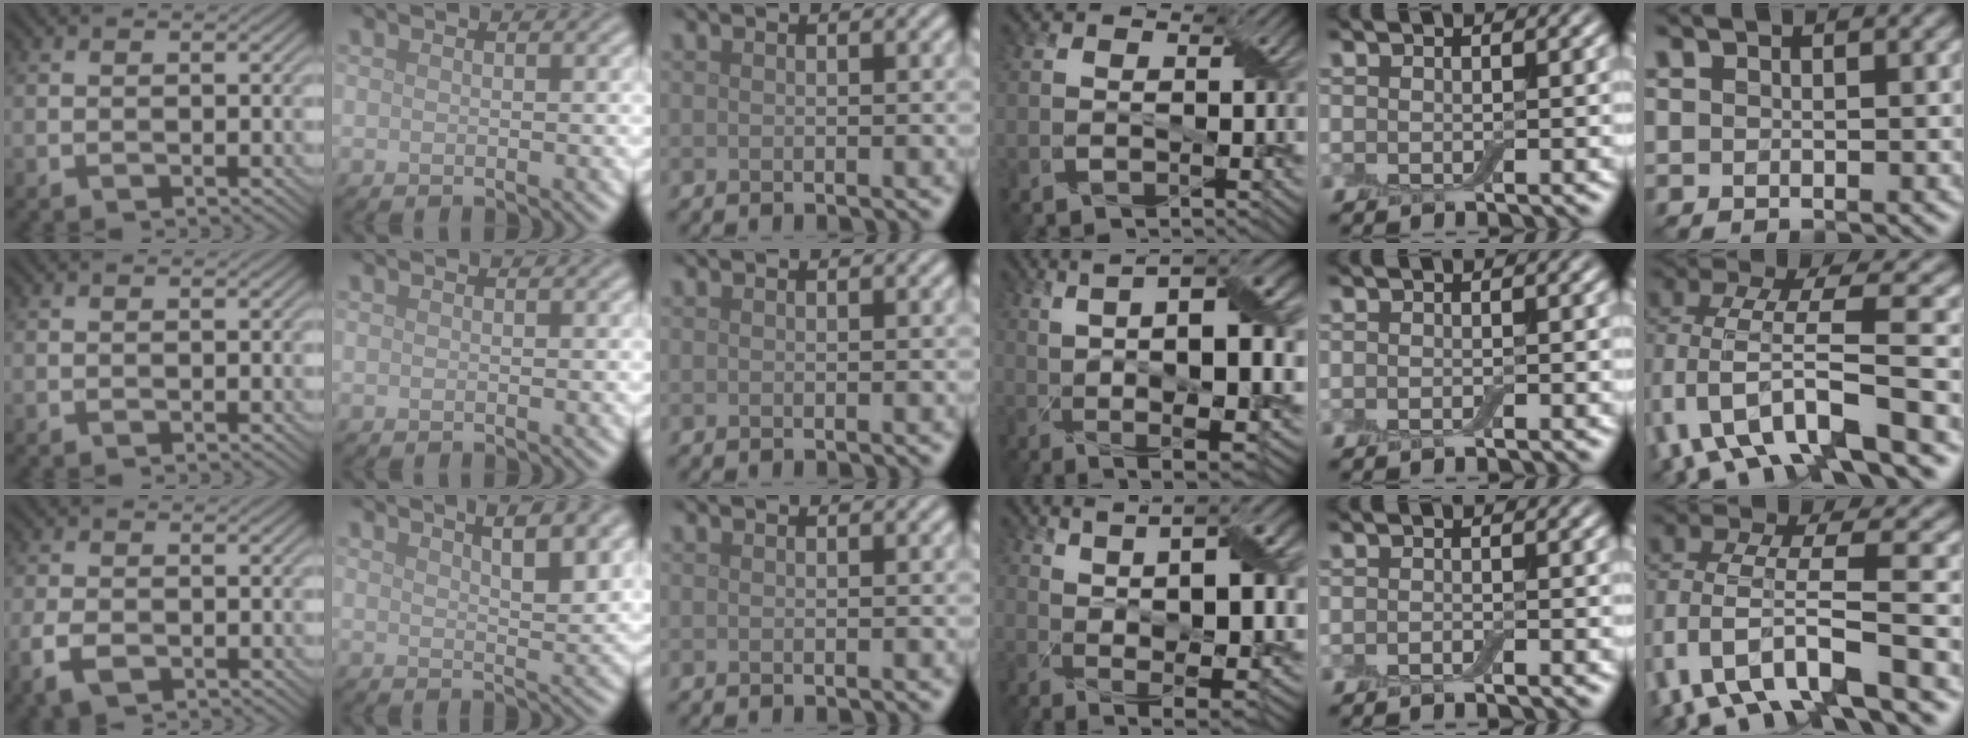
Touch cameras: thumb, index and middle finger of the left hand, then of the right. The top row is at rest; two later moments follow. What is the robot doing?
{"motion": "peel", "object": "bubble wrap"}